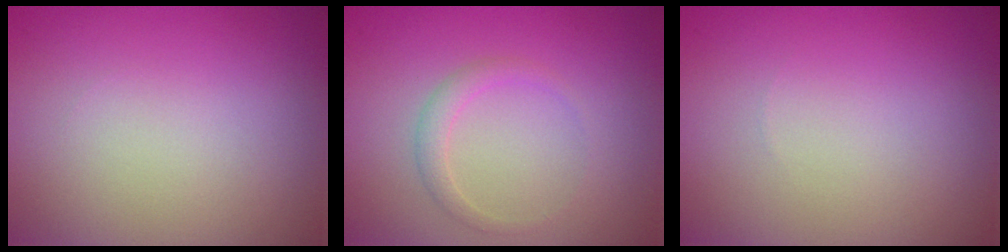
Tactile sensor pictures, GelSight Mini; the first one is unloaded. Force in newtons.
{"total": 1.4, "press": 1.4, "slide": 0.0}
{"total": 0.0}